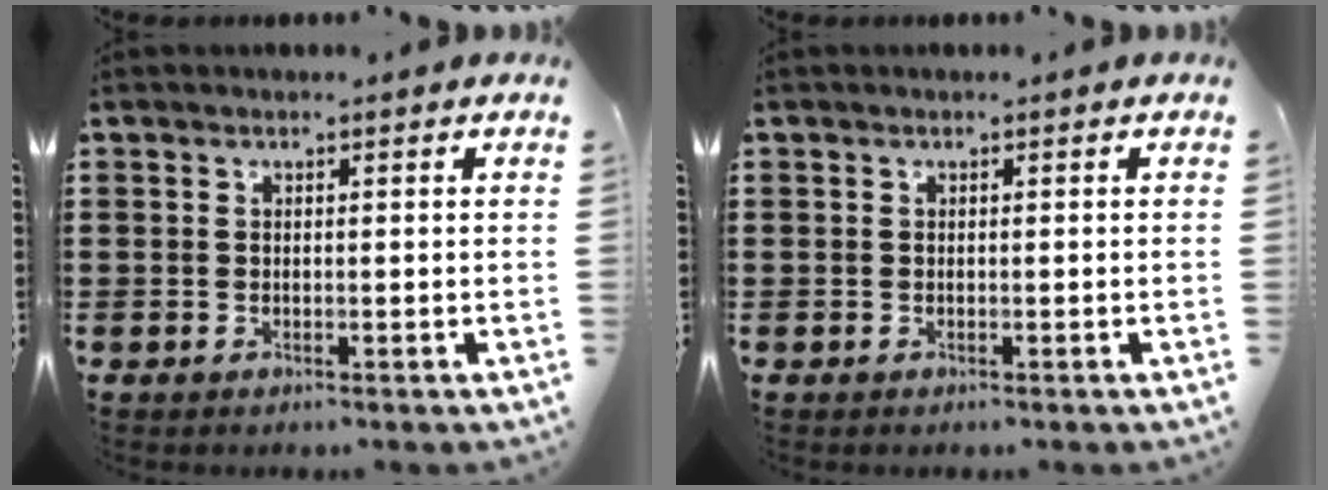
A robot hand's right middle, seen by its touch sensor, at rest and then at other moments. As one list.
[{"total": 0.0}]